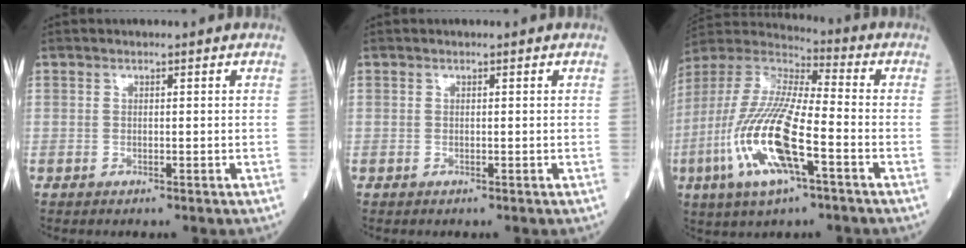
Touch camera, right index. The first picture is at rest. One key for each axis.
{"total": 0.0}
{"total": 18.0, "fx": -6.1, "fy": 3.7, "fz": 16.6, "tx": -0.360, "ty": -0.018, "tz": -0.116}